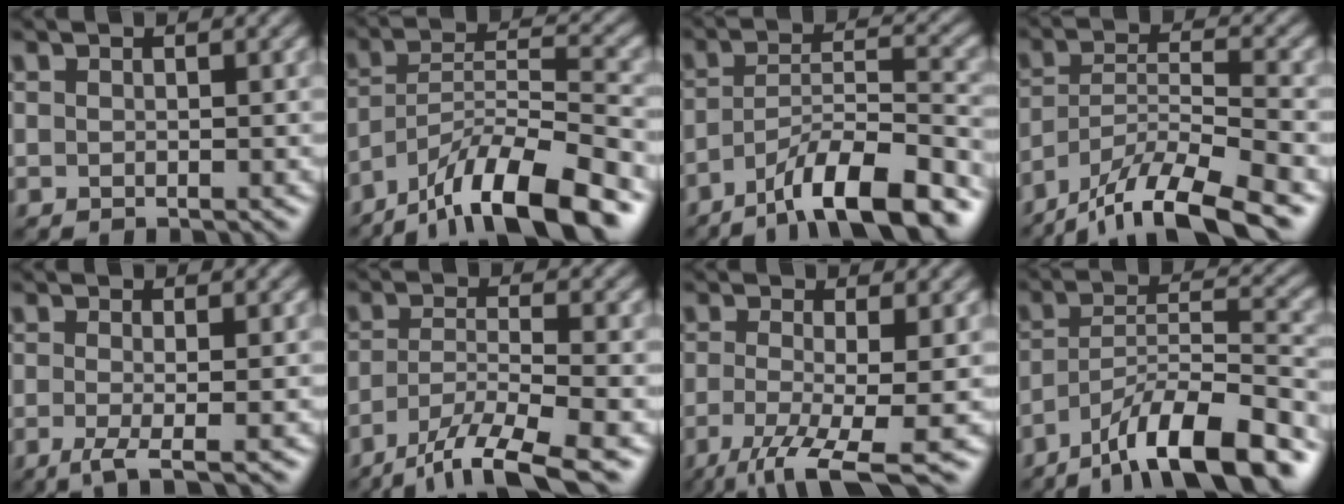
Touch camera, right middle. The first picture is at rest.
{"total": 12.3, "force": [-9.2, 3.0, 7.6], "torque": [-0.127, 0.010, -0.166]}
{"total": 10.2, "force": [-7.3, 2.2, 6.8], "torque": [-0.104, 0.013, -0.129]}
{"total": 10.8, "force": [-8.7, 2.3, 6.1], "torque": [-0.109, -0.001, -0.159]}
{"total": 2.7, "force": [-1.1, 0.4, 2.4], "torque": [-0.052, -0.009, -0.024]}
{"total": 8.1, "force": [-5.8, 1.6, 5.4], "torque": [-0.095, -0.007, -0.111]}
{"total": 6.6, "force": [-2.8, 1.3, 5.8], "torque": [-0.108, -0.017, -0.054]}
{"total": 11.2, "force": [-8.1, 2.6, 7.3], "torque": [-0.119, 0.015, -0.146]}